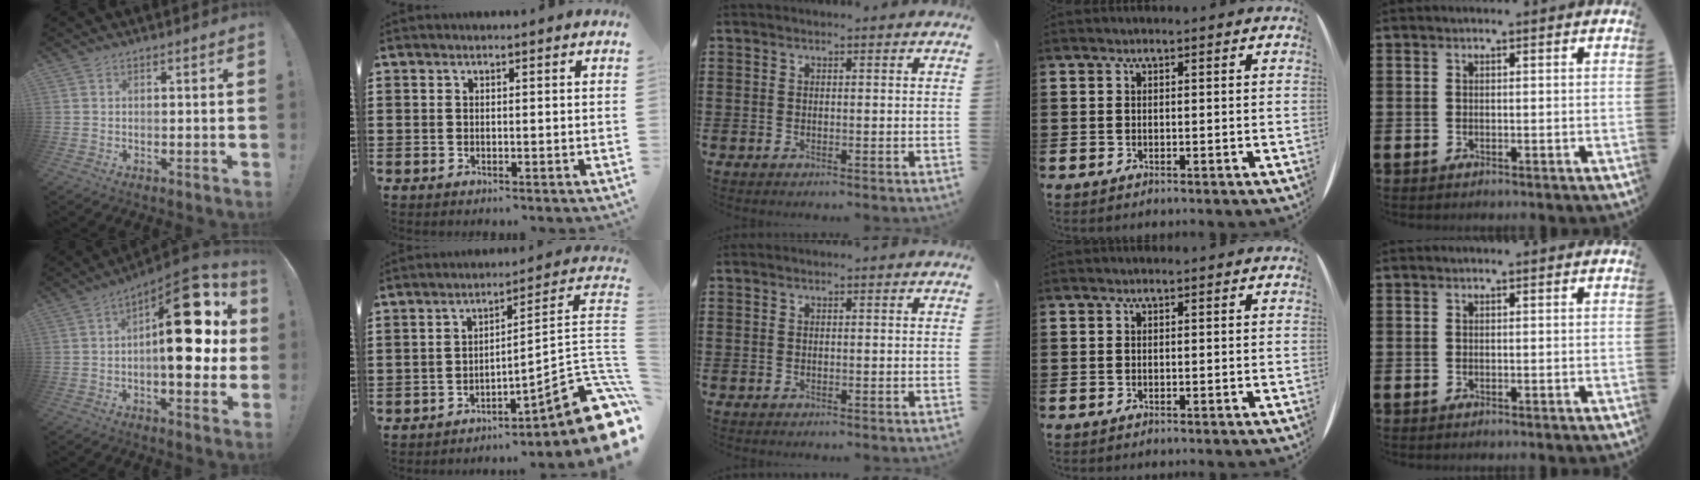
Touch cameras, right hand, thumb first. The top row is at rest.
{"thumb": {"total": 22.5, "force": [2.9, 9.9, 20.0], "torque": [-0.257, -0.018, 0.049]}, "index": {"total": 9.4, "force": [-4.1, 2.5, 8.0], "torque": [-0.098, -0.017, -0.082]}}